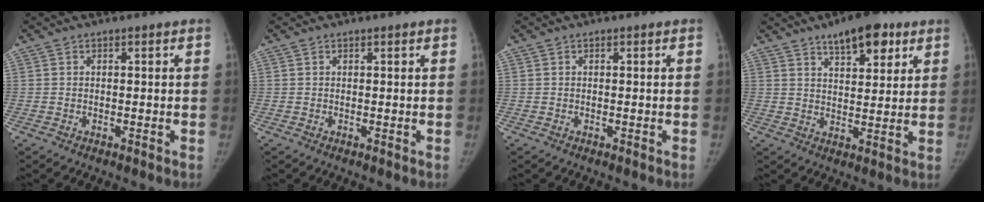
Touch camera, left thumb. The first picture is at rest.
{"total": 0.0}
{"total": 0.0}
{"total": 10.4, "force": [6.4, 4.4, 7.0], "torque": [-0.076, -0.029, 0.095]}